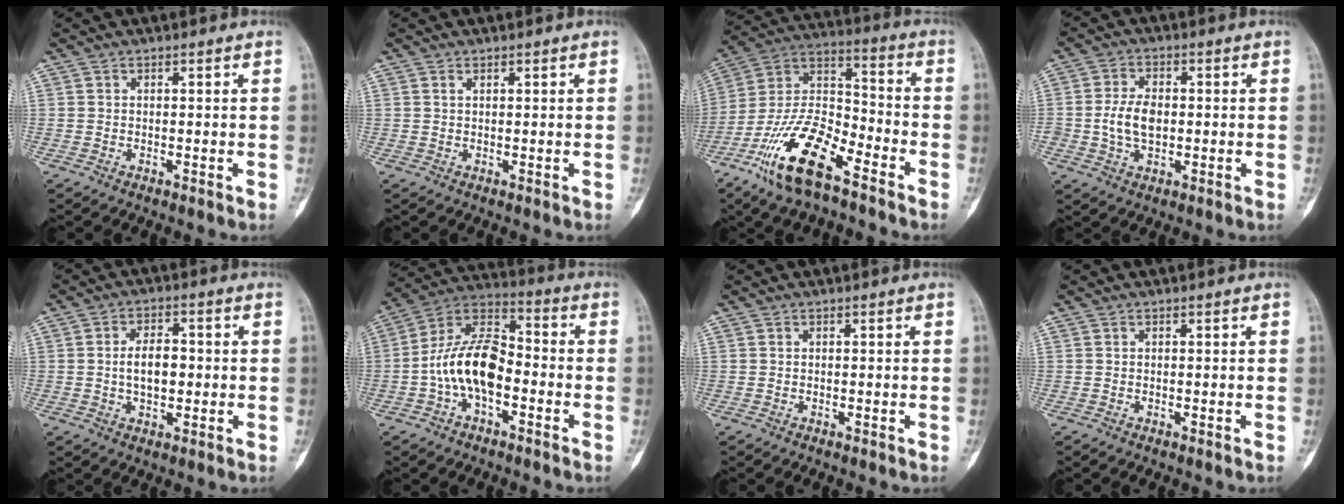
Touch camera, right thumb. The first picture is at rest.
{"total": 0.6, "force": [0.4, 0.3, 0.4], "torque": [-0.010, 0.002, 0.008]}
{"total": 17.9, "force": [-10.8, 6.7, 12.6], "torque": [-0.234, 0.067, -0.208]}
{"total": 6.7, "force": [-0.6, 4.2, 5.2], "torque": [-0.097, 0.008, -0.011]}
{"total": 6.4, "force": [-0.3, 3.7, 5.2], "torque": [-0.082, 0.009, -0.007]}
{"total": 13.8, "force": [-3.2, 7.5, 11.2], "torque": [-0.200, 0.048, -0.067]}
{"total": 0.0}
{"total": 0.0}